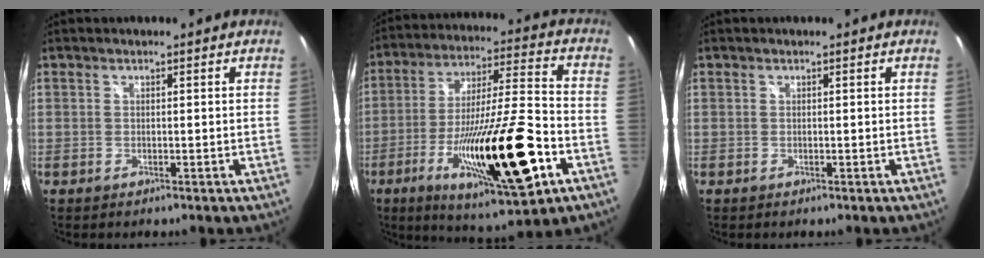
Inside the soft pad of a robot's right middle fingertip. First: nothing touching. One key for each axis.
{"total": 24.5, "fx": -9.6, "fy": 4.7, "fz": 22.0, "tx": -0.392, "ty": -0.039, "tz": -0.153}
{"total": 0.0}